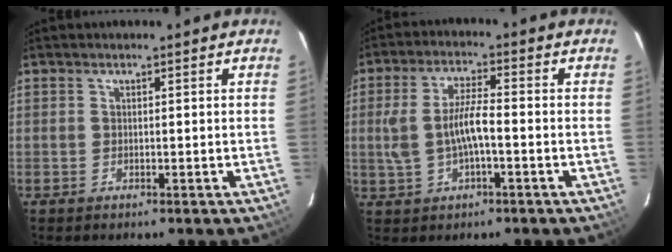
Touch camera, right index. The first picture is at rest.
{"total": 7.6, "force": [-1.3, 2.6, 7.0], "torque": [-0.141, 0.007, -0.018]}